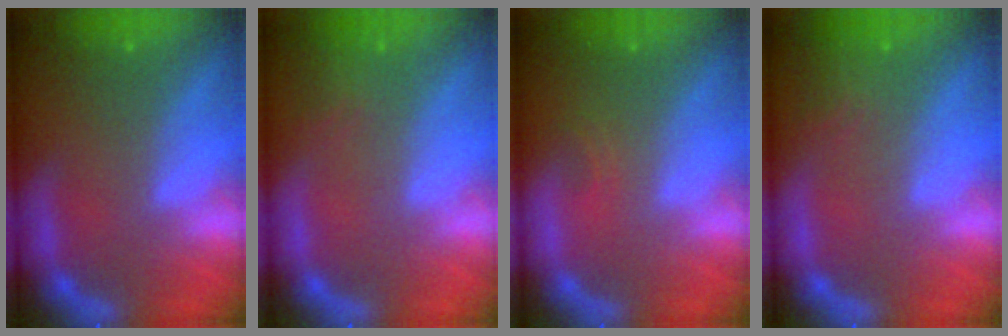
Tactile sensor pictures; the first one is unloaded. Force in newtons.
{"total": 1.9}
{"total": 0.9}
{"total": 2.4}